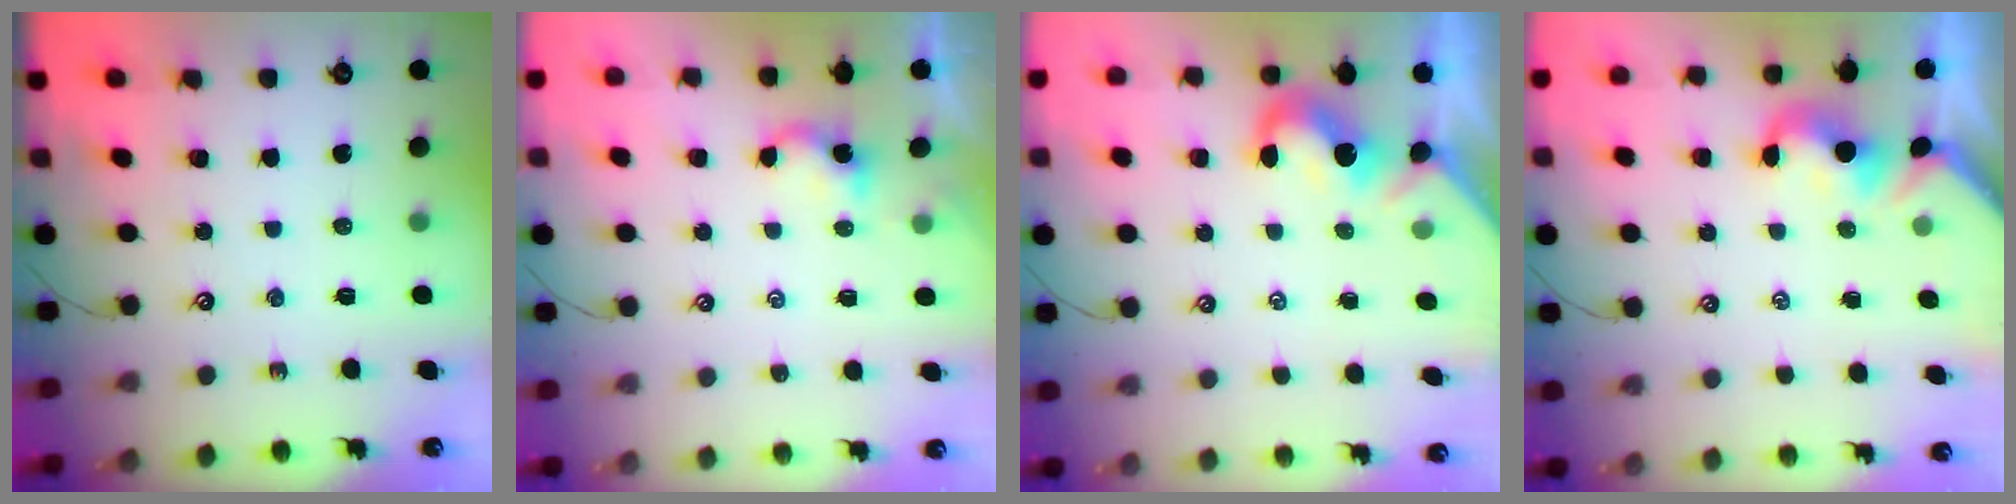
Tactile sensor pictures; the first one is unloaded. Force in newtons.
{"total": 1.1, "press": 1.0, "slide": 0.3}
{"total": 1.4, "press": 1.2, "slide": 0.7}
{"total": 1.2, "press": 1.1, "slide": 0.2}